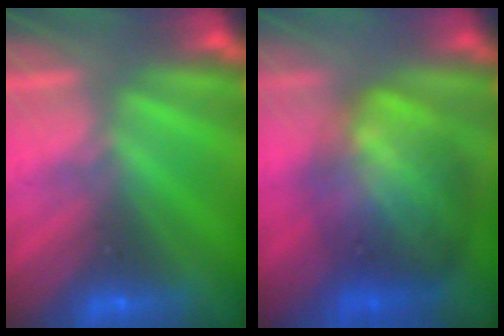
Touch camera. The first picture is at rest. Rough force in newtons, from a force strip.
{"total": 8.7}